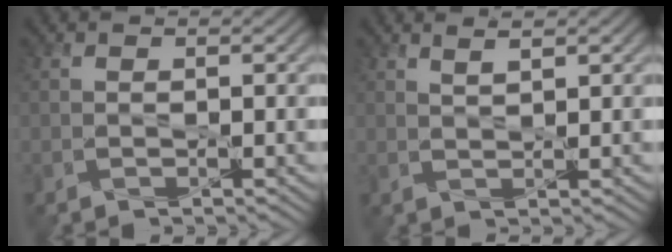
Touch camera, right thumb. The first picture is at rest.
{"total": 1.9, "force": [1.4, 0.3, 1.2], "torque": [-0.019, -0.004, 0.030]}